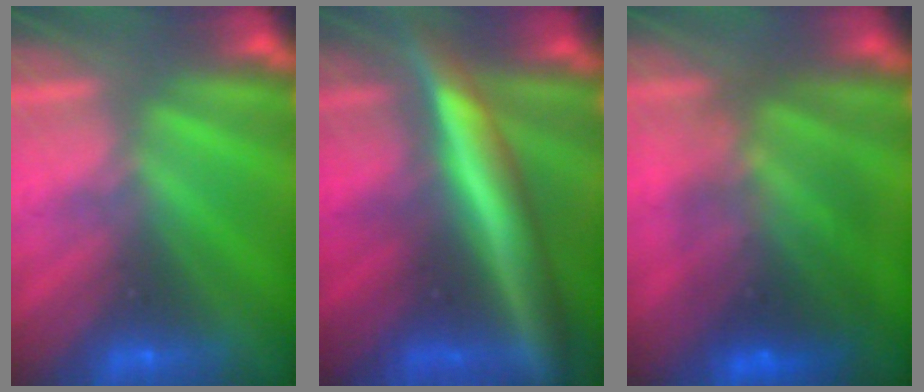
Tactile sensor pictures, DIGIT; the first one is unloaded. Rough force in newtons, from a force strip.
{"total": 10.8}
{"total": 6.9}